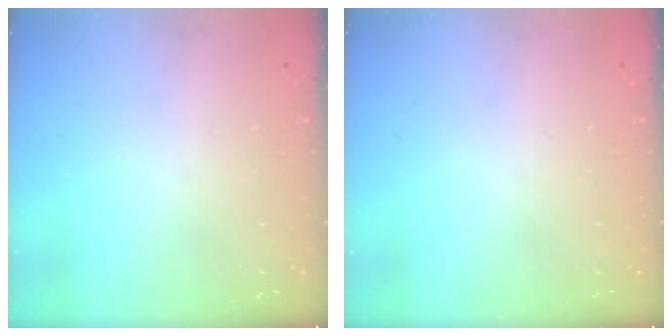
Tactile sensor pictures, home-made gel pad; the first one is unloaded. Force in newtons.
{"total": 0.0}